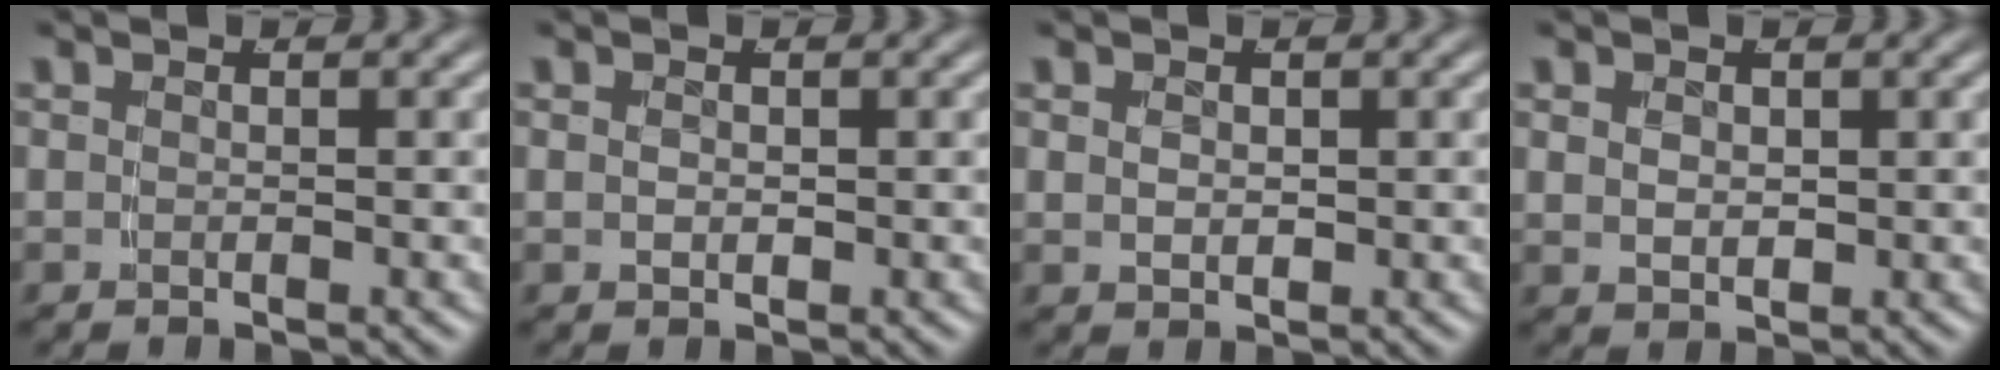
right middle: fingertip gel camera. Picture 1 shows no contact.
{"total": 0.7, "force": [0.0, 0.4, 0.6], "torque": [-0.010, -0.002, 0.004]}
{"total": 1.2, "force": [0.3, 0.7, 0.9], "torque": [-0.014, -0.005, 0.013]}
{"total": 1.8, "force": [0.5, 1.2, 1.3], "torque": [-0.022, -0.009, 0.019]}